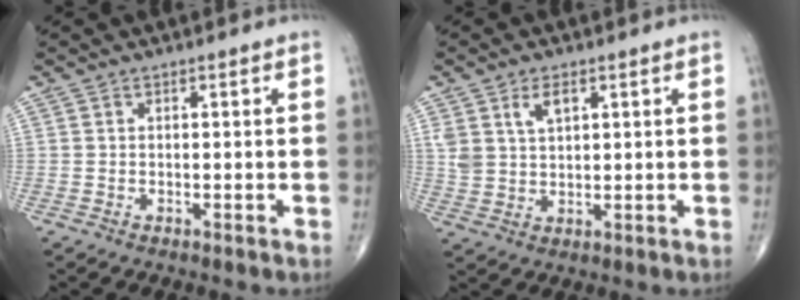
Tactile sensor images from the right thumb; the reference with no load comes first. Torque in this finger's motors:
{"motor_torque": [-0.01, 0.02, 0.48, 0.40, 0.03]}